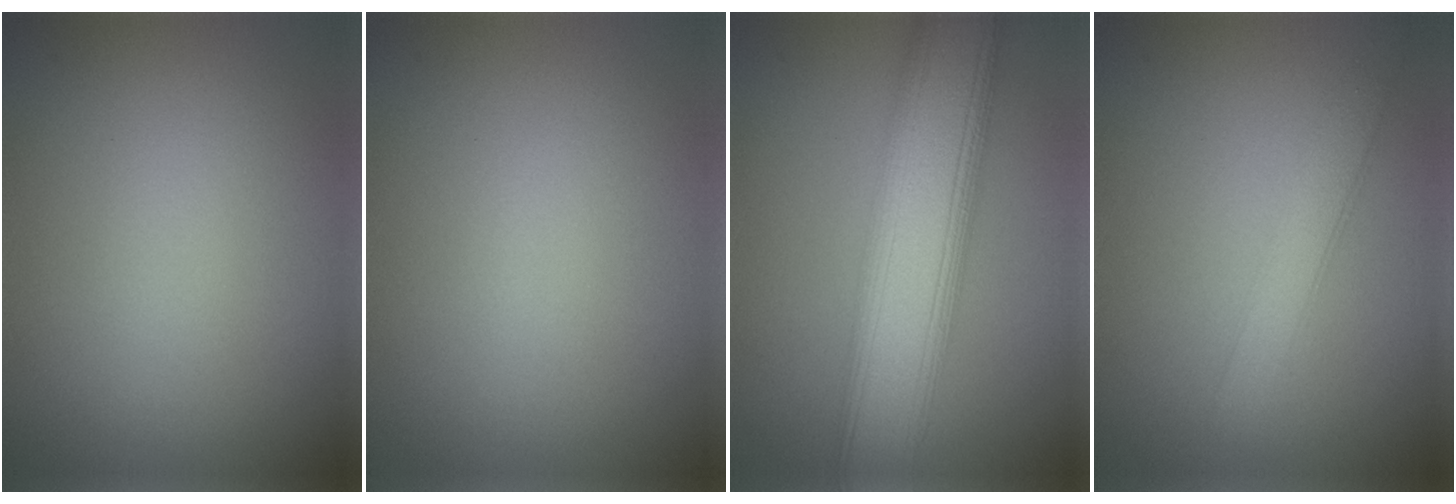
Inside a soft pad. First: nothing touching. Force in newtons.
{"total": 0.0}
{"total": 10.3, "press": 10.3, "slide": 0.6}
{"total": 2.5, "press": 2.5, "slide": 0.1}